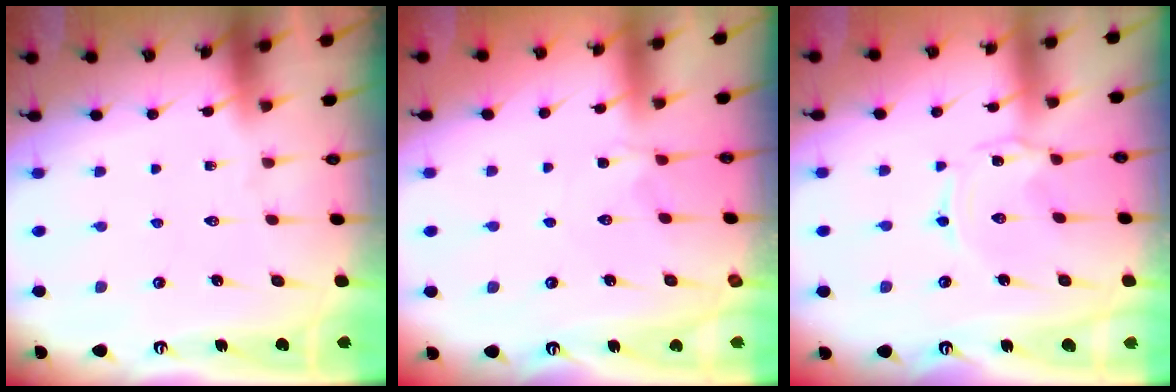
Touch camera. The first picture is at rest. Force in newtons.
{"total": 1.6, "press": 1.6, "slide": 0.4}
{"total": 0.0}